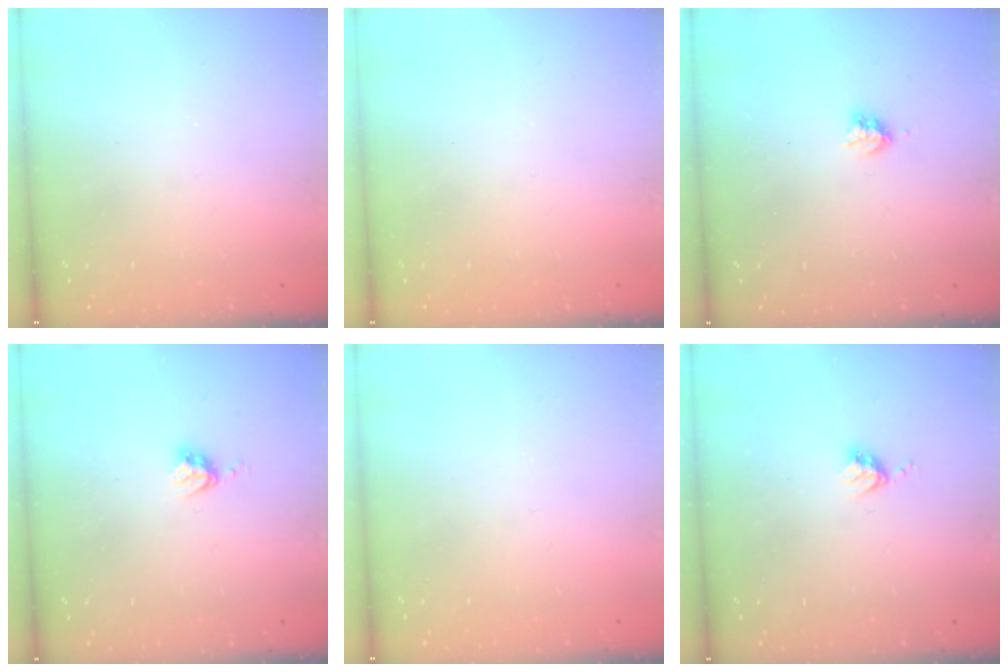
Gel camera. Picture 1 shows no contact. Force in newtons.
{"total": 0.0}
{"total": 2.9, "press": 2.9, "slide": 0.5}
{"total": 4.0, "press": 3.9, "slide": 0.6}
{"total": 0.0}
{"total": 3.8, "press": 3.8, "slide": 0.5}